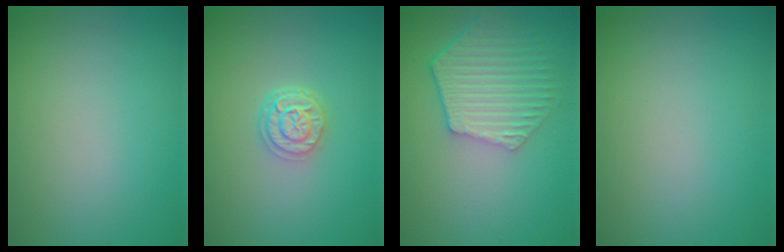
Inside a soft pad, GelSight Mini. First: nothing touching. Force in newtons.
{"total": 2.7, "press": 2.2, "slide": 1.5}
{"total": 5.7, "press": 4.5, "slide": 3.5}
{"total": 0.0}